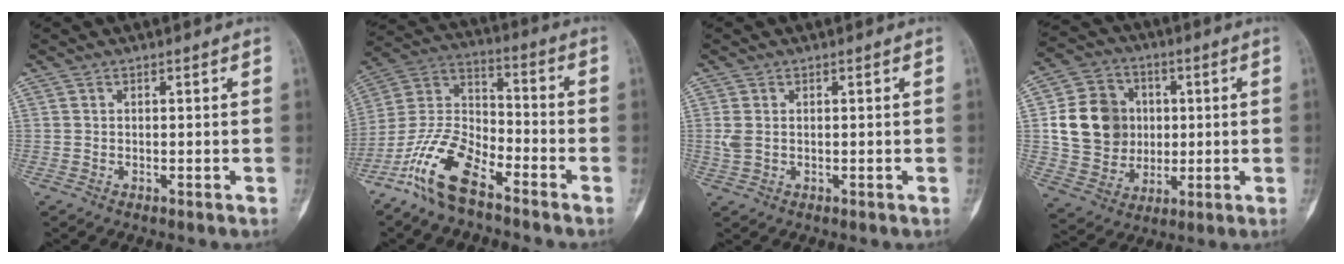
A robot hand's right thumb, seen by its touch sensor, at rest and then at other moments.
{"total": 13.8, "force": [-9.1, 5.6, 8.7], "torque": [-0.177, 0.060, -0.186]}
{"total": 2.4, "force": [0.3, 1.5, 1.9], "torque": [-0.057, 0.004, 0.009]}
{"total": 15.1, "force": [1.7, 13.0, 7.4], "torque": [-0.100, 0.007, 0.039]}